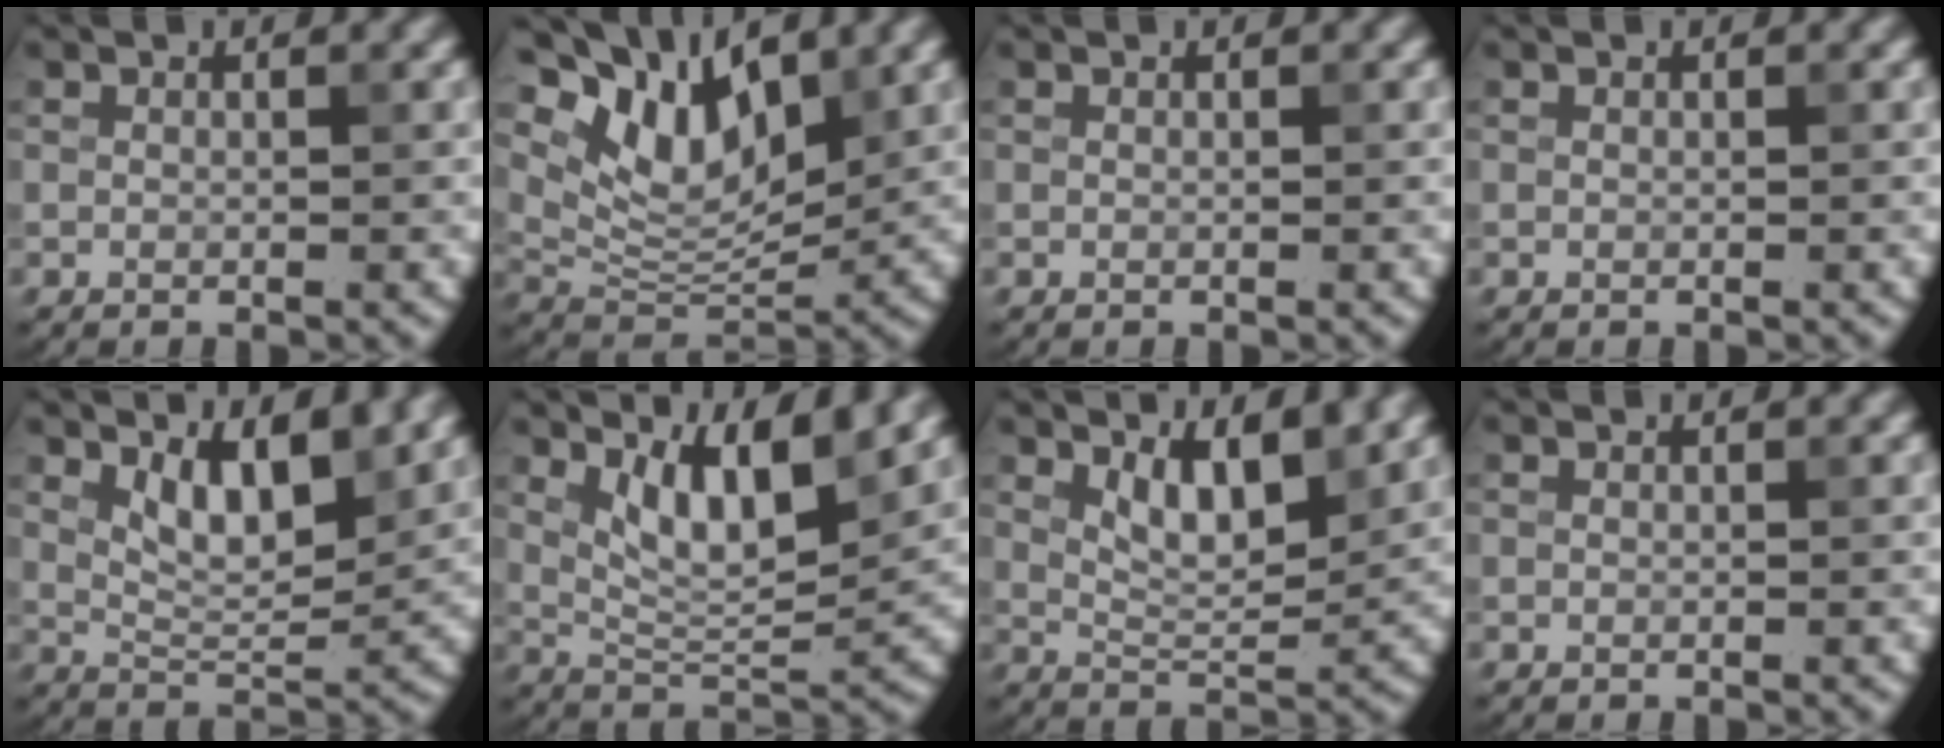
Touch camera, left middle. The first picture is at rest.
{"total": 8.2, "force": [5.0, 4.1, 5.2], "torque": [-0.098, -0.002, 0.085]}
{"total": 0.0}
{"total": 0.0}
{"total": 4.7, "force": [2.4, 1.9, 3.7], "torque": [-0.072, -0.010, 0.042]}
{"total": 6.4, "force": [3.1, 2.1, 5.2], "torque": [-0.095, -0.010, 0.057]}
{"total": 4.2, "force": [2.2, 1.6, 3.2], "torque": [-0.066, -0.009, 0.040]}
{"total": 0.0}